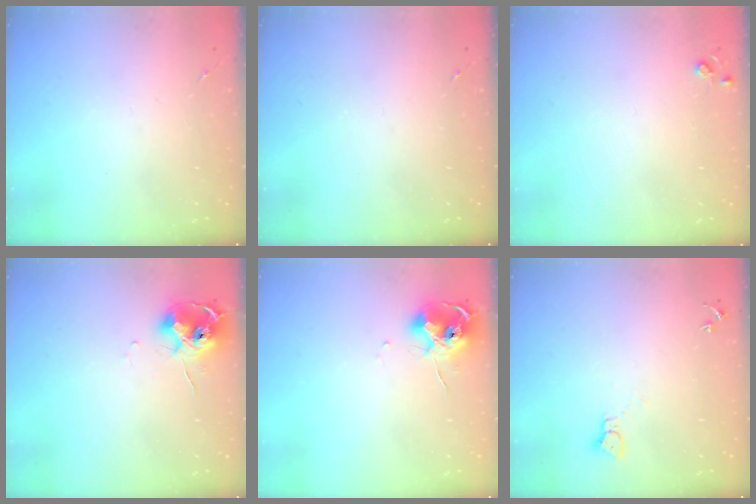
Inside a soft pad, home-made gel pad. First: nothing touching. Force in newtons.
{"total": 0.0}
{"total": 3.8, "press": 3.8, "slide": 0.5}
{"total": 10.6, "press": 10.5, "slide": 0.8}
{"total": 10.3, "press": 10.3, "slide": 0.9}
{"total": 2.3, "press": 2.3, "slide": 0.3}